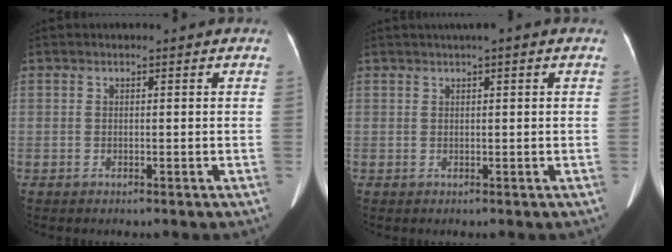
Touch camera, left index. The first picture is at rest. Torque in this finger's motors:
{"motor_torque": [-0.32, -0.03, -0.09, 0.01]}